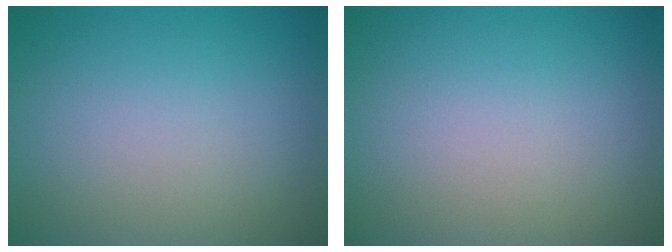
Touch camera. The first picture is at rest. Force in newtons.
{"total": 0.0}